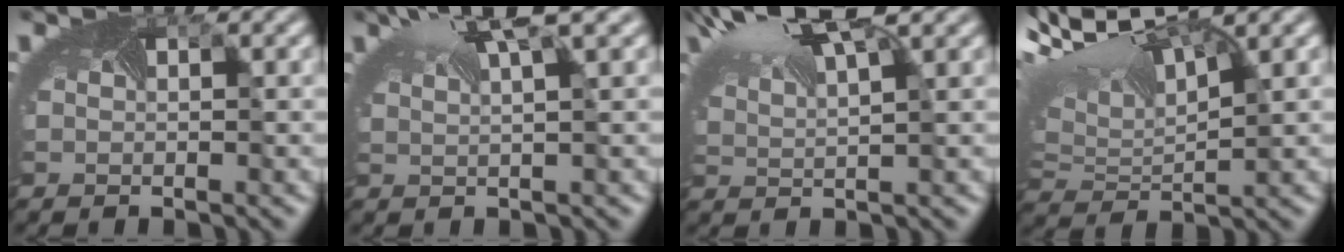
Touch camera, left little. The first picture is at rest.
{"total": 4.0, "force": [2.9, 0.1, 2.8], "torque": [-0.050, 0.009, 0.055]}
{"total": 8.2, "force": [5.7, 2.5, 5.3], "torque": [-0.125, 0.027, 0.088]}
{"total": 9.5, "force": [4.2, 4.4, 7.2], "torque": [-0.159, 0.011, 0.091]}